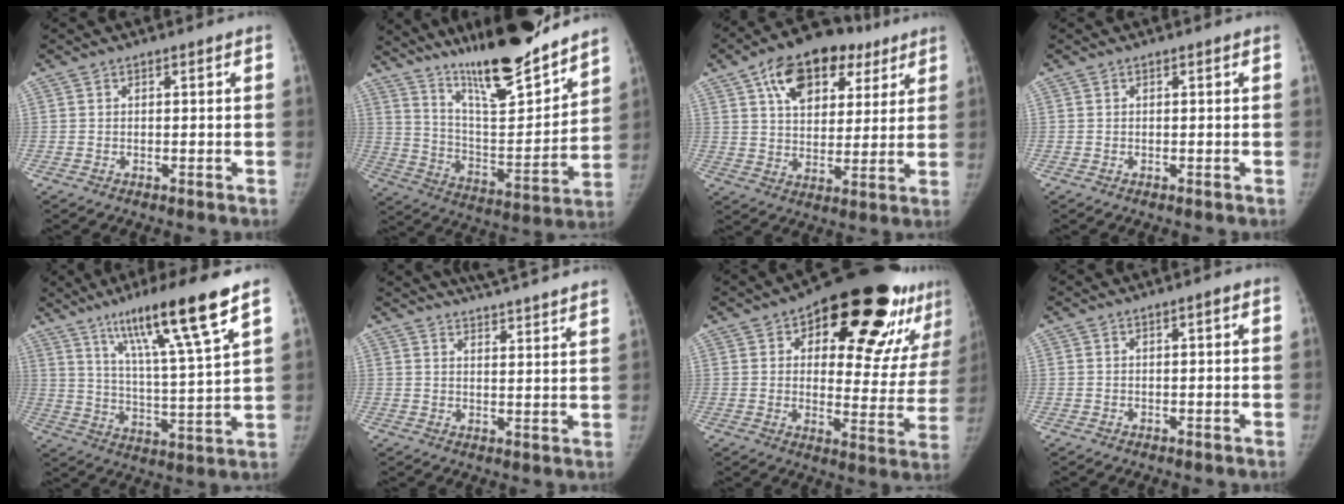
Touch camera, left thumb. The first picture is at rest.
{"total": 22.9, "force": [18.4, 4.2, 13.0], "torque": [-0.176, -0.098, 0.307]}
{"total": 18.2, "force": [9.1, 11.1, 11.1], "torque": [-0.130, -0.006, 0.143]}
{"total": 0.0}
{"total": 17.8, "force": [11.1, 0.9, 13.9], "torque": [-0.225, -0.050, 0.185]}
{"total": 15.4, "force": [14.0, 1.7, 6.2], "torque": [-0.074, -0.034, 0.183]}
{"total": 28.2, "force": [15.5, 12.1, 20.2], "torque": [-0.224, -0.036, 0.213]}
{"total": 1.1, "force": [0.3, 0.1, 1.0], "torque": [-0.017, 0.002, 0.004]}